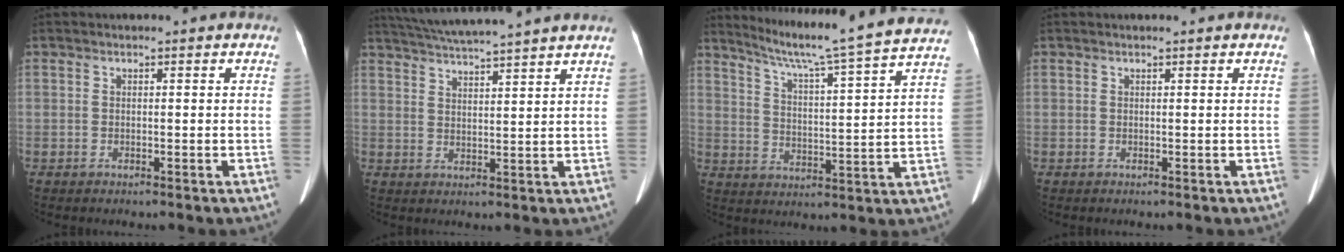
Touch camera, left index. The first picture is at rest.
{"total": 12.8, "force": [11.5, -1.4, 5.4], "torque": [-0.102, 0.012, 0.166]}
{"total": 20.5, "force": [18.2, -2.0, 9.1], "torque": [-0.155, -0.038, 0.243]}
{"total": 0.8, "force": [0.8, 0.0, 0.3], "torque": [-0.006, 0.010, 0.011]}